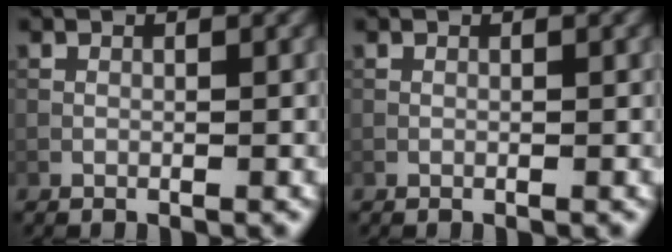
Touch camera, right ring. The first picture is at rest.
{"total": 0.0}